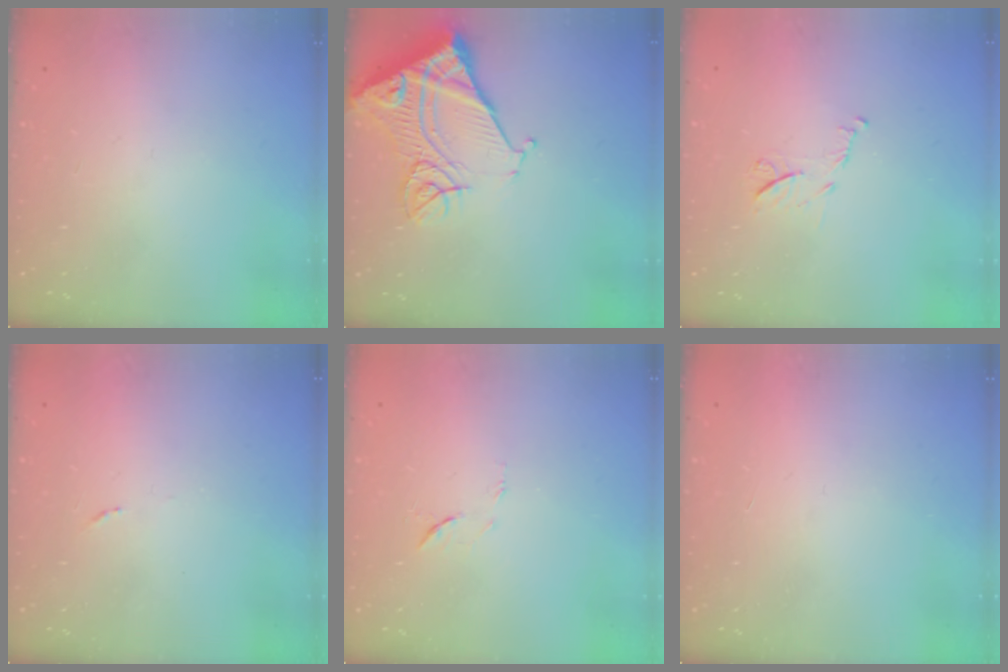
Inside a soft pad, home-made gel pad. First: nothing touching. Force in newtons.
{"total": 15.4, "press": 15.3, "slide": 1.8}
{"total": 7.5, "press": 7.4, "slide": 0.3}
{"total": 4.6, "press": 4.6, "slide": 0.6}
{"total": 6.4, "press": 6.4, "slide": 0.6}
{"total": 1.5, "press": 1.5, "slide": 0.1}